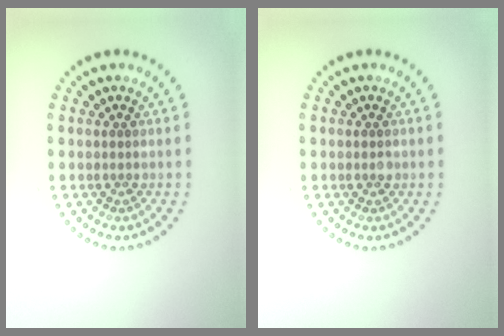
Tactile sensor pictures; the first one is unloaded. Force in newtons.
{"total": 0.8, "press": 0.8, "slide": 0.1}